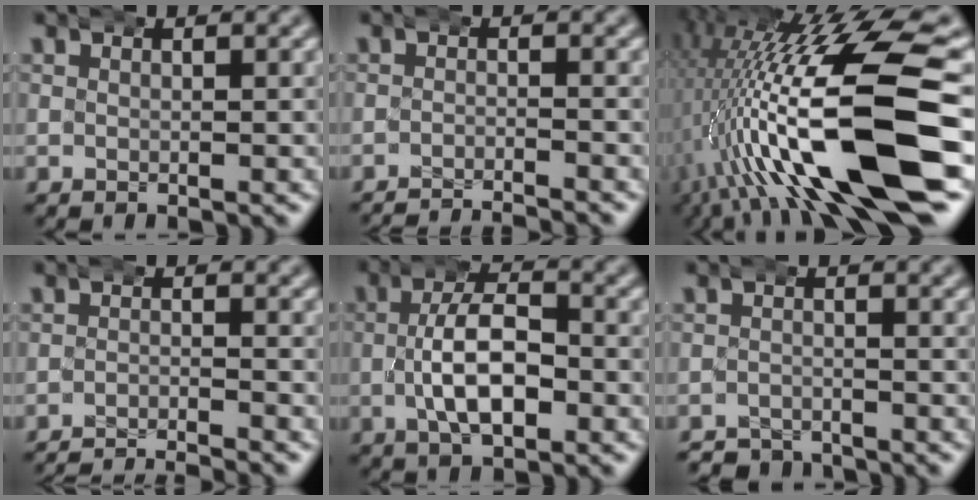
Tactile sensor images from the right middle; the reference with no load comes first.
{"total": 7.1, "force": [-6.9, 1.2, 1.2], "torque": [-0.006, -0.012, -0.109]}
{"total": 17.6, "force": [-4.7, 6.6, 15.7], "torque": [-0.253, -0.009, -0.058]}
{"total": 10.0, "force": [-9.7, 1.9, 1.6], "torque": [-0.006, -0.016, -0.154]}
{"total": 6.0, "force": [-1.4, 3.2, 4.9], "torque": [-0.076, 0.006, -0.025]}
{"total": 3.1, "force": [-2.9, 0.9, -0.2], "torque": [0.000, -0.011, -0.050]}